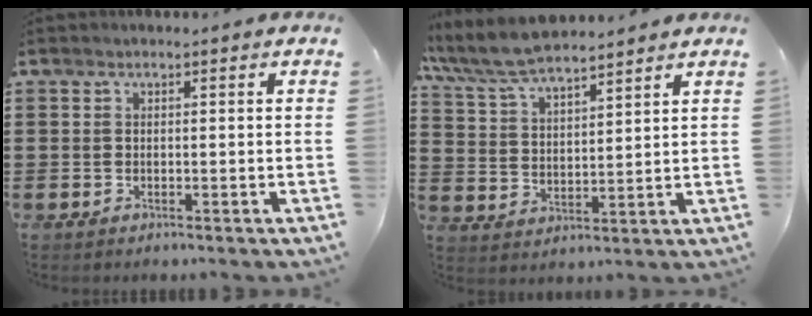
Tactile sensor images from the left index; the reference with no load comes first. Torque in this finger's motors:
{"motor_torque": [1.19, -0.95, 0.44, 0.16]}